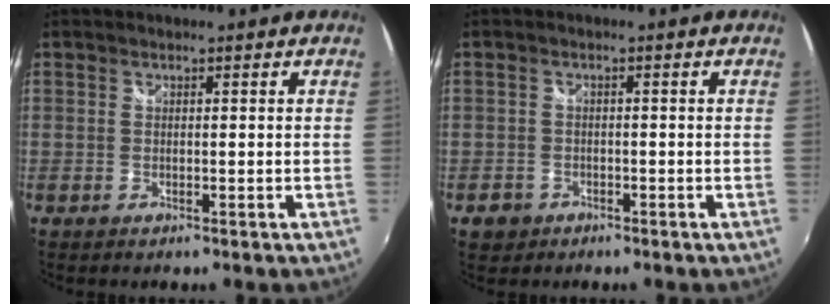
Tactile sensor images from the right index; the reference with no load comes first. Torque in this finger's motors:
{"motor_torque": [-0.63, -0.41, -0.39, -0.14]}